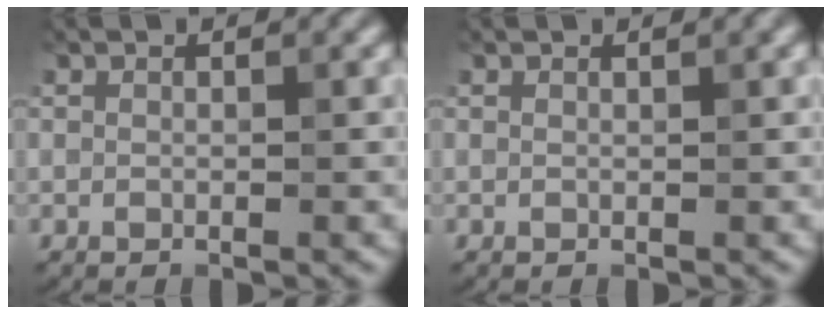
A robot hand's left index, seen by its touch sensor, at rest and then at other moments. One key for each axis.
{"total": 0.5, "fx": 0.4, "fy": 0.1, "fz": 0.3, "tx": 0.000, "ty": 0.001, "tz": 0.007}